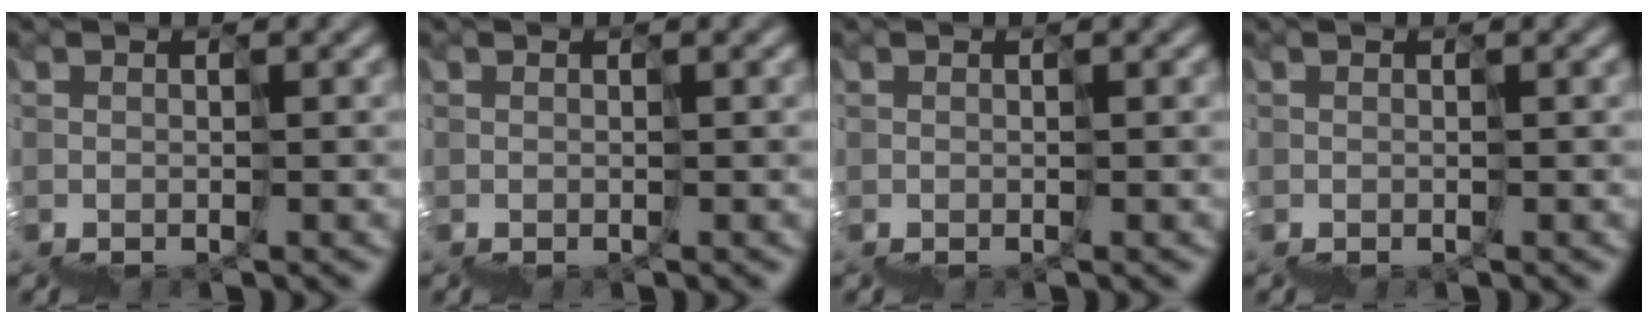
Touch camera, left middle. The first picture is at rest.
{"total": 0.0}
{"total": 0.0}
{"total": 0.0}